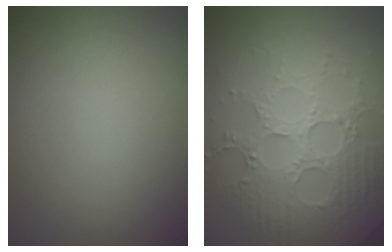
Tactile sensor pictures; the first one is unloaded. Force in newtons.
{"total": 6.0, "press": 5.0, "slide": 3.4}